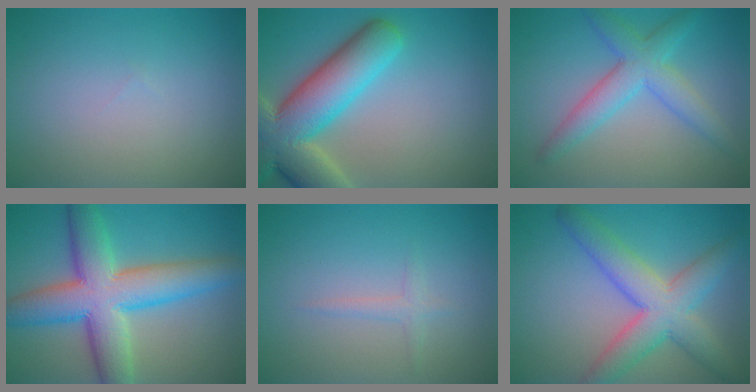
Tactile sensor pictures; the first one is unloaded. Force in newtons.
{"total": 11.1, "press": 11.1, "slide": 0.9}
{"total": 4.6, "press": 4.6, "slide": 0.1}
{"total": 10.2, "press": 10.2, "slide": 0.2}
{"total": 1.1, "press": 1.1, "slide": 0.1}
{"total": 7.0, "press": 7.0, "slide": 0.3}